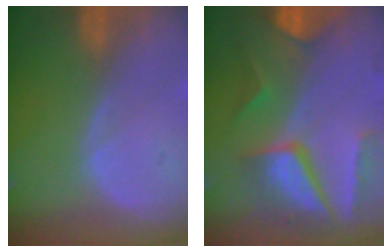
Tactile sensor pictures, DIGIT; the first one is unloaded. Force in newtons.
{"total": 10.4, "press": 8.8, "slide": 5.6}